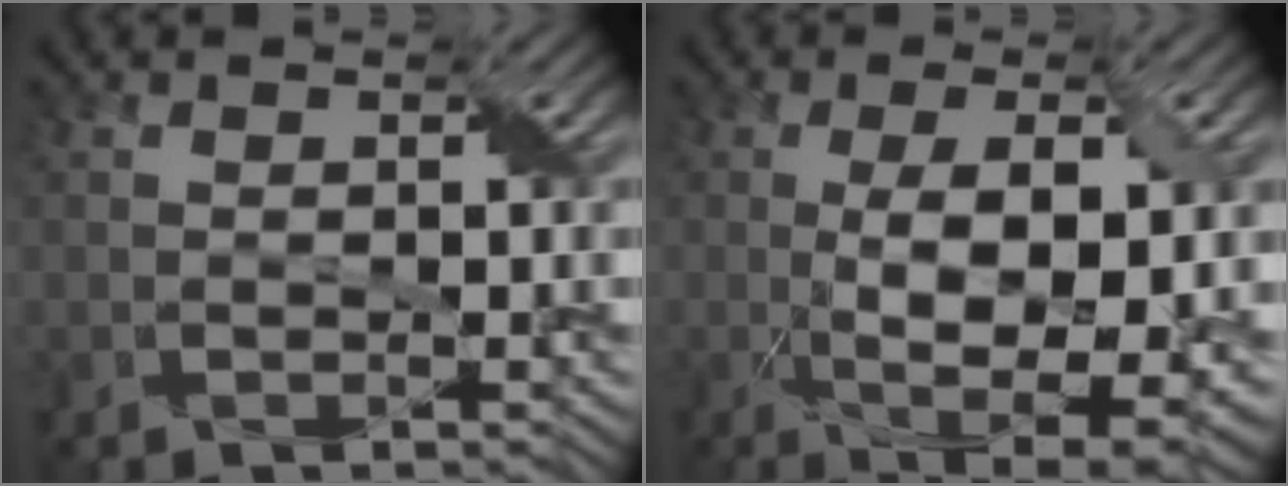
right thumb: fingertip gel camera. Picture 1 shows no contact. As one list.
[{"total": 12.2, "force": [-1.9, 4.4, 11.2], "torque": [-0.182, -0.008, -0.018]}]